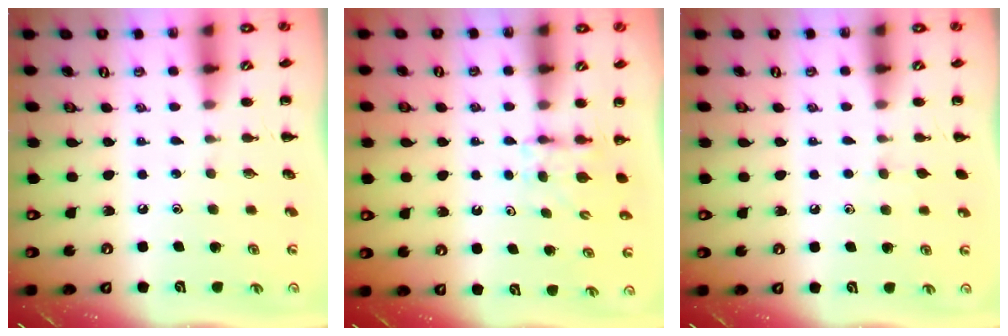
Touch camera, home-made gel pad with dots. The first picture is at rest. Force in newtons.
{"total": 3.6, "press": 3.3, "slide": 1.3}
{"total": 2.8, "press": 2.5, "slide": 1.3}